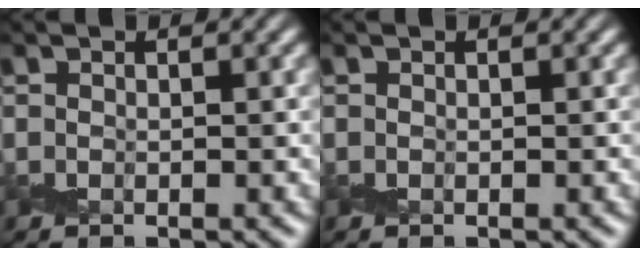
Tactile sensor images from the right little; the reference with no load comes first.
{"total": 0.0}